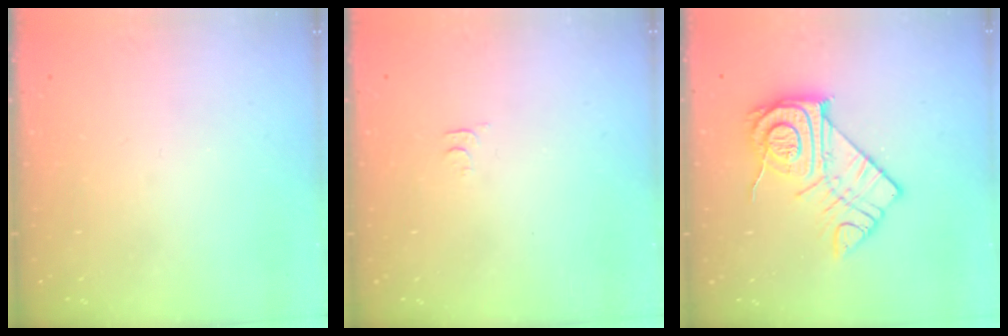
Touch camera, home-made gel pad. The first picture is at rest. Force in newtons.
{"total": 3.4, "press": 3.4, "slide": 0.5}
{"total": 14.9, "press": 14.8, "slide": 1.2}